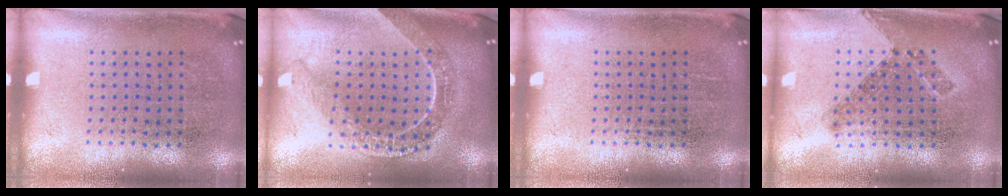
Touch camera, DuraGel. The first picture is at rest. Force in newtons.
{"total": 2.2, "press": 1.8, "slide": 1.2}
{"total": 0.0}
{"total": 0.8, "press": 0.7, "slide": 0.4}